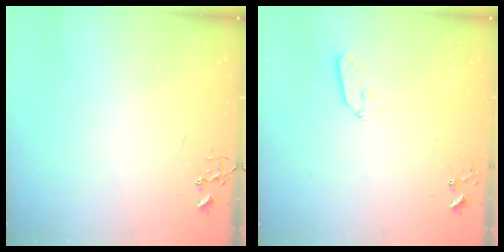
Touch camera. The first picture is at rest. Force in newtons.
{"total": 4.6, "press": 4.6, "slide": 0.3}